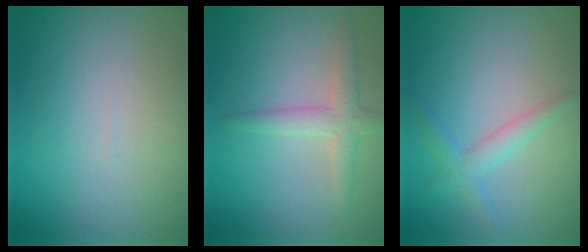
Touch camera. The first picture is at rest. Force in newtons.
{"total": 2.6, "press": 2.6, "slide": 0.0}
{"total": 2.1, "press": 2.1, "slide": 0.0}